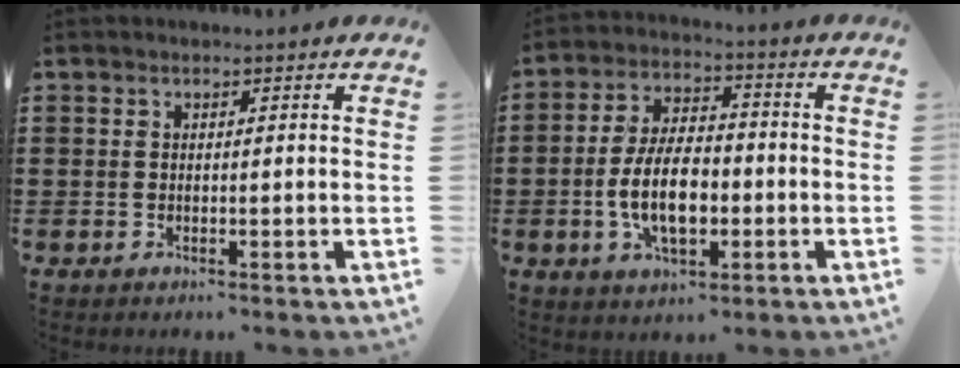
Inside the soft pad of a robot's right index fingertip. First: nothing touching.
{"total": 9.6, "force": [-2.0, 4.8, 8.1], "torque": [-0.164, 0.001, -0.041]}